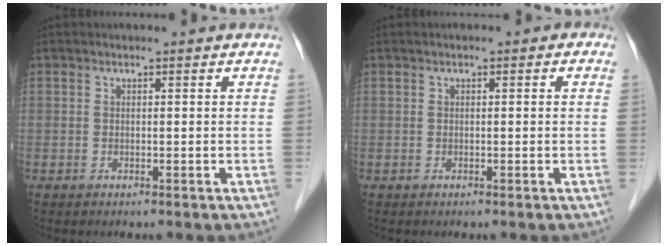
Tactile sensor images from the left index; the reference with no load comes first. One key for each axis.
{"total": 0.7, "fx": 0.1, "fy": 0.4, "fz": 0.6, "tx": -0.005, "ty": 0.006, "tz": -0.001}